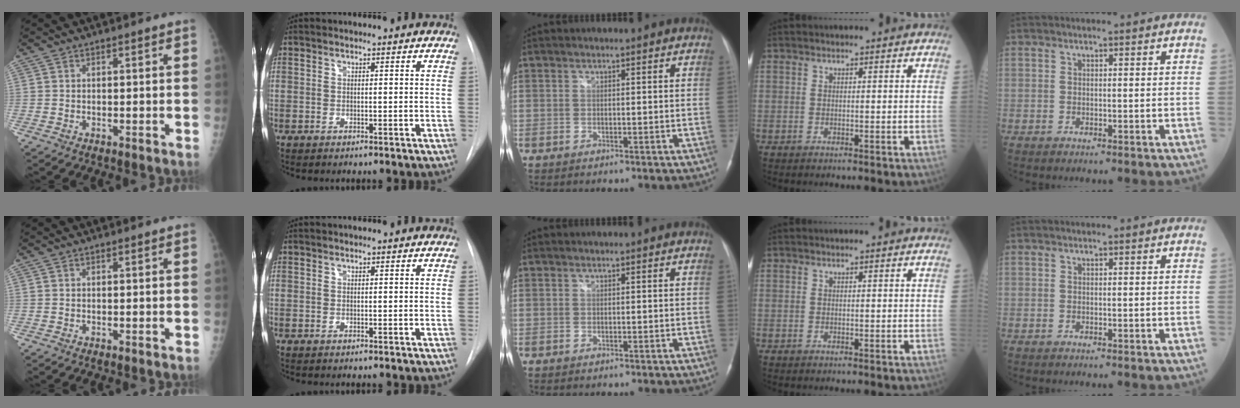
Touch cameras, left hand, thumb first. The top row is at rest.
{}